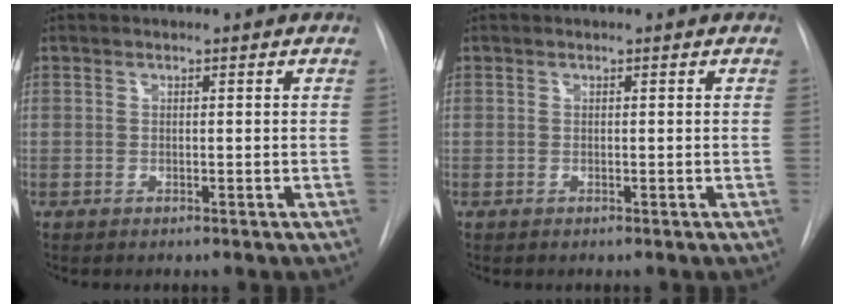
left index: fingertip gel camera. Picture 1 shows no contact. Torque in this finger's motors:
{"motor_torque": [0.00, 0.00, 0.01, 0.00]}